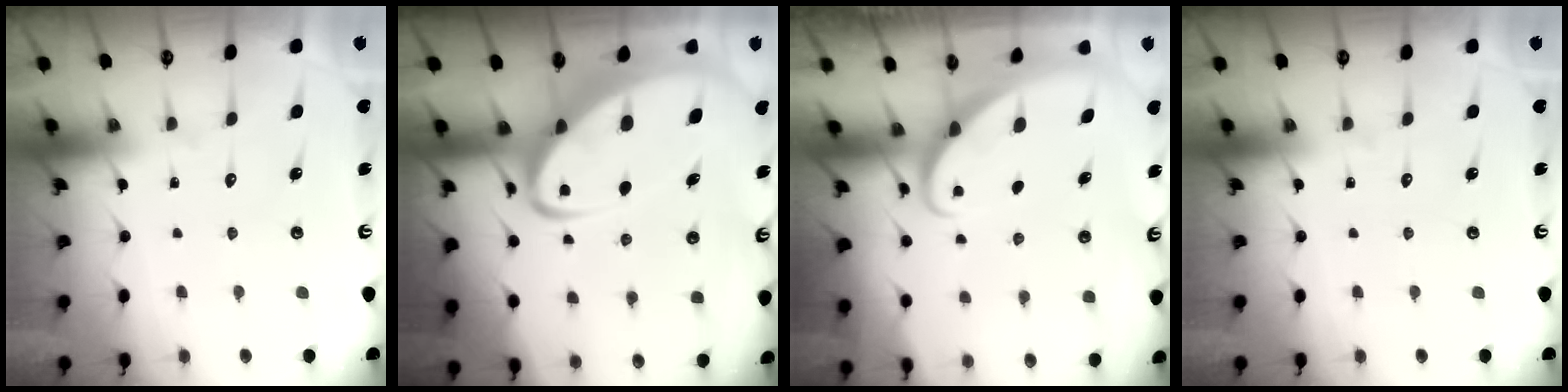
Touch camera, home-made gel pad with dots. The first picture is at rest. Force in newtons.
{"total": 8.1, "press": 8.0, "slide": 0.9}
{"total": 2.4, "press": 2.4, "slide": 0.2}
{"total": 0.0}